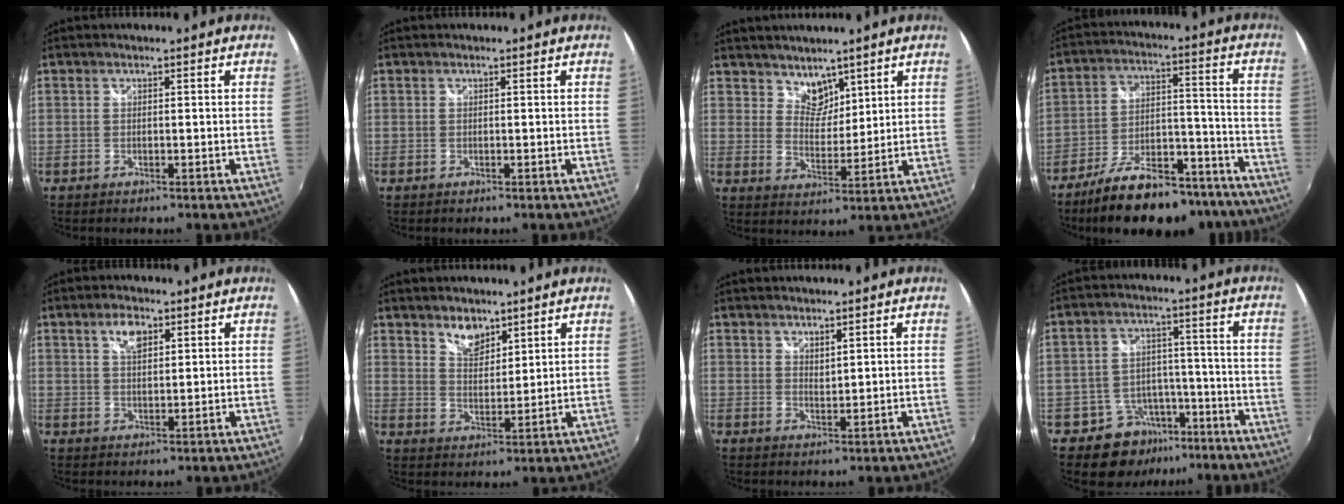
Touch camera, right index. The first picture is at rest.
{"total": 0.0}
{"total": 5.1, "force": [4.1, 2.9, 1.1], "torque": [-0.007, 0.002, 0.075]}
{"total": 22.8, "force": [-18.5, 8.5, 10.3], "torque": [-0.180, 0.024, -0.251]}
{"total": 4.2, "force": [2.1, 2.0, 3.0], "torque": [-0.051, 0.007, 0.038]}
{"total": 5.2, "force": [4.0, 2.5, 2.2], "torque": [-0.030, 0.002, 0.071]}
{"total": 2.0, "force": [1.6, 0.7, 0.8], "torque": [-0.010, -0.001, 0.028]}
{"total": 9.1, "force": [-6.1, 6.5, 1.9], "torque": [-0.044, 0.029, -0.080]}